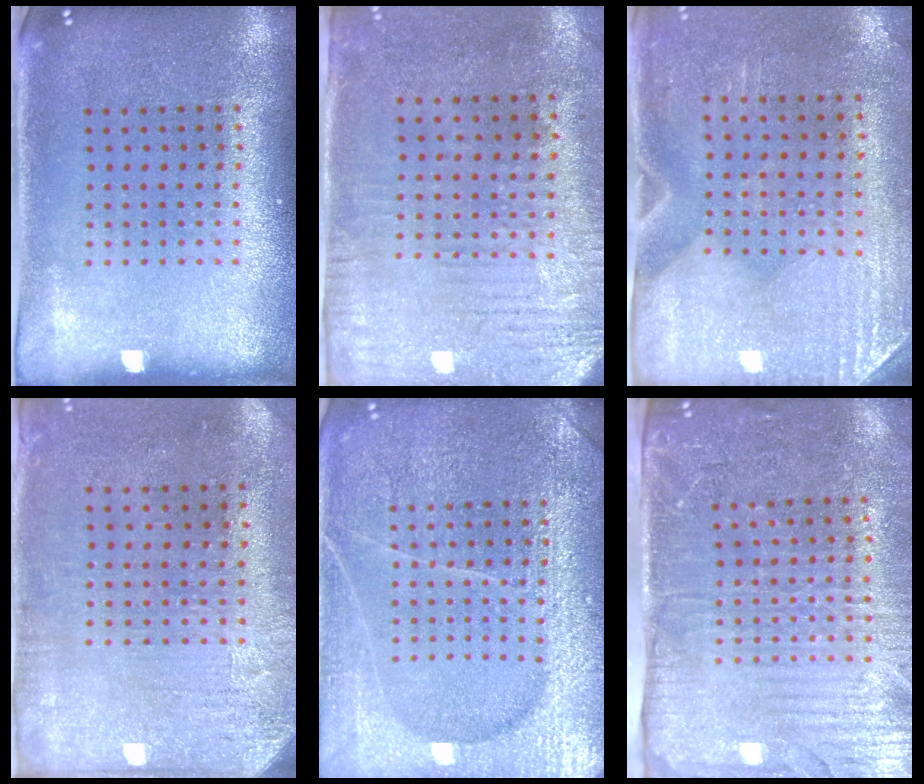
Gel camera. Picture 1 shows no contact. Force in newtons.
{"total": 2.9, "press": 2.4, "slide": 1.7}
{"total": 3.0, "press": 2.5, "slide": 1.5}
{"total": 3.1, "press": 2.5, "slide": 1.8}
{"total": 6.6, "press": 6.5, "slide": 0.8}
{"total": 4.3, "press": 3.7, "slide": 2.2}